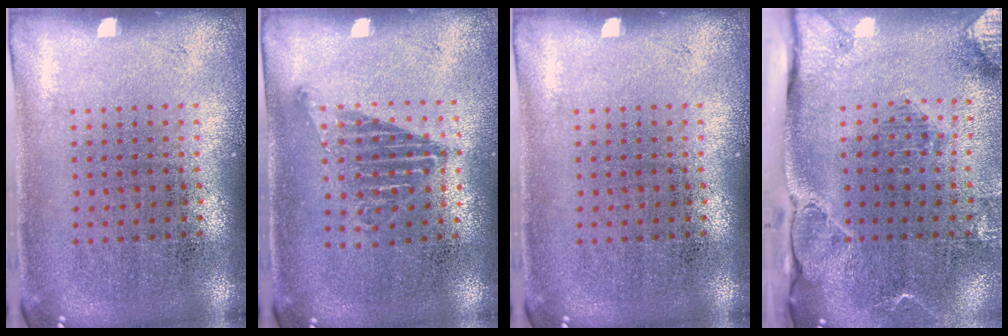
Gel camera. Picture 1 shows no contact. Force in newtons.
{"total": 1.1, "press": 1.0, "slide": 0.6}
{"total": 0.0}
{"total": 2.9, "press": 2.2, "slide": 1.8}